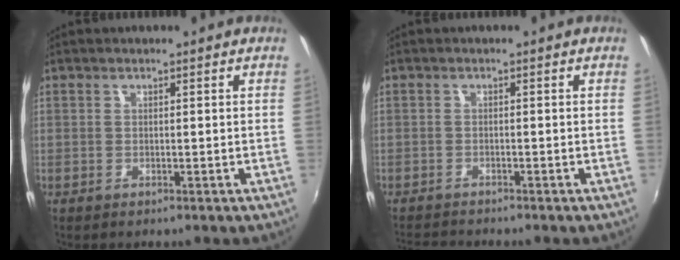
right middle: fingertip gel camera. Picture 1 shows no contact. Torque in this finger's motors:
{"motor_torque": [0.00, -0.17, 0.05, 0.01]}